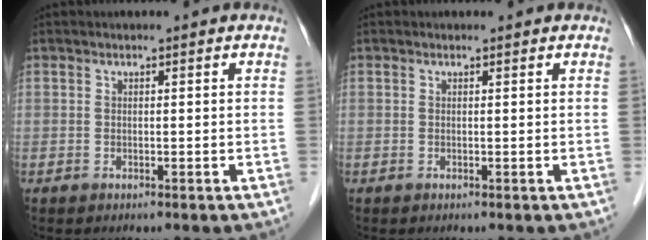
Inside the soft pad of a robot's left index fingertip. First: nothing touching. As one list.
[{"total": 0.0}]